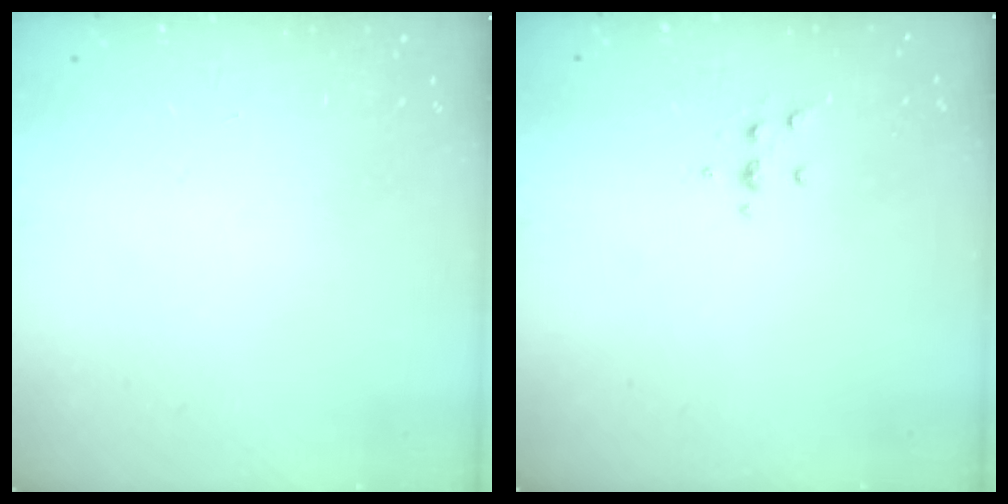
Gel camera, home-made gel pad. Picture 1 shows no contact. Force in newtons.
{"total": 3.8, "press": 3.6, "slide": 1.2}